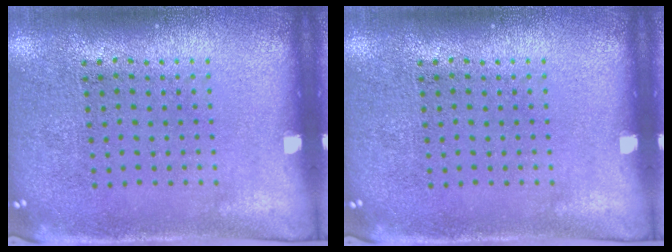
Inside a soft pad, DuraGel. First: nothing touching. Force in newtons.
{"total": 0.0}